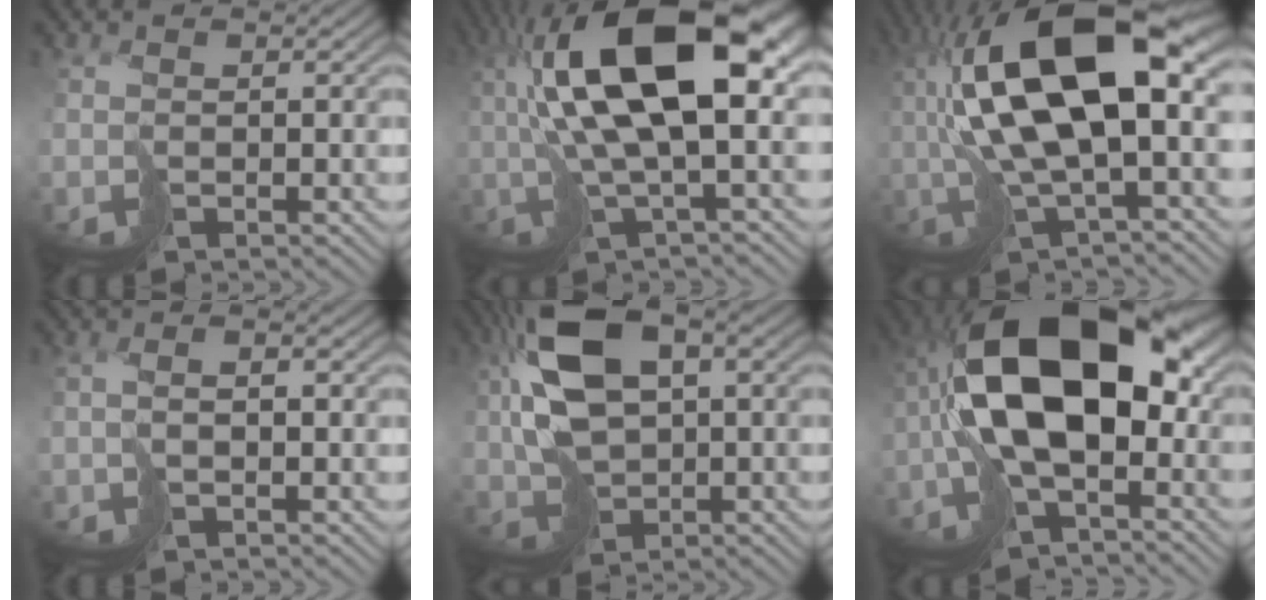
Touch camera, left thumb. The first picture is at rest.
{"total": 15.6, "force": [2.3, 5.3, 14.5], "torque": [-0.284, 0.005, 0.037]}
{"total": 16.6, "force": [1.3, 6.3, 15.3], "torque": [-0.305, 0.006, 0.019]}
{"total": 3.0, "force": [-1.3, 0.9, 2.5], "torque": [-0.057, 0.003, -0.028]}
{"total": 13.5, "force": [2.2, 8.0, 10.6], "torque": [-0.232, -0.001, 0.046]}
{"total": 17.5, "force": [-1.7, 9.2, 14.8], "torque": [-0.275, 0.008, -0.039]}